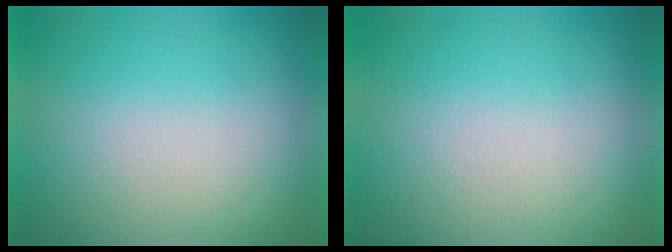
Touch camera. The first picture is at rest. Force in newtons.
{"total": 3.0}